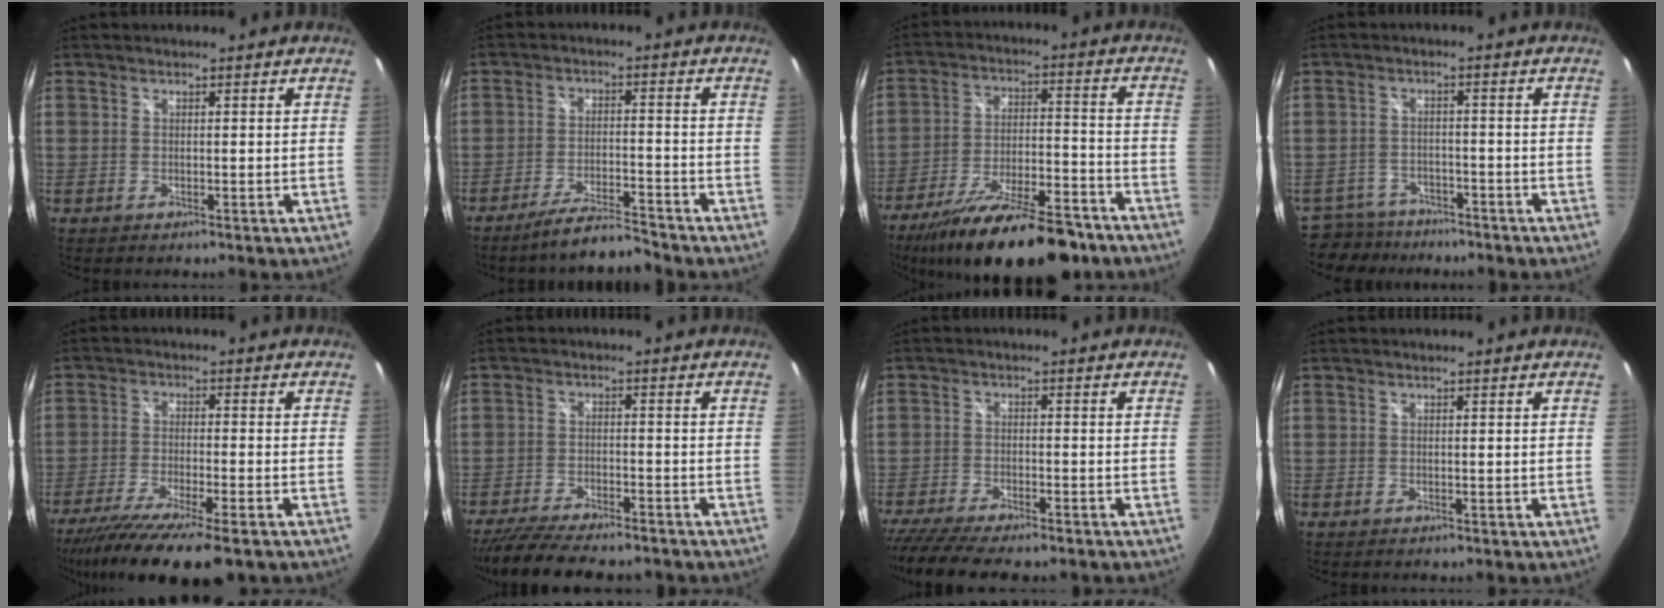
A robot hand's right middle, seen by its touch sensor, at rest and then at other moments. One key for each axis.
{"total": 6.8, "fx": -6.3, "fy": 0.0, "fz": 2.5, "tx": -0.064, "ty": -0.002, "tz": -0.112}
{"total": 20.4, "fx": -15.8, "fy": 5.3, "fz": 11.8, "tx": -0.214, "ty": -0.037, "tz": -0.240}
{"total": 8.1, "fx": -7.0, "fy": 4.0, "fz": 1.2, "tx": -0.045, "ty": -0.002, "tz": -0.113}
{"total": 15.3, "fx": -11.7, "fy": 2.1, "fz": 9.7, "tx": -0.194, "ty": -0.053, "tz": -0.194}
{"total": 15.9, "fx": -13.4, "fy": 3.7, "fz": 7.6, "tx": -0.156, "ty": -0.034, "tz": -0.208}
{"total": 13.0, "fx": -11.0, "fy": 2.6, "fz": 6.6, "tx": -0.147, "ty": -0.044, "tz": -0.179}
{"total": 0.0}